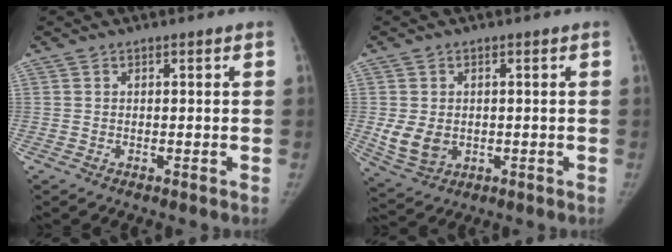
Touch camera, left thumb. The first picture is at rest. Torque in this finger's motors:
{"motor_torque": [-0.07, 0.09, 0.55, -0.39, 0.03]}